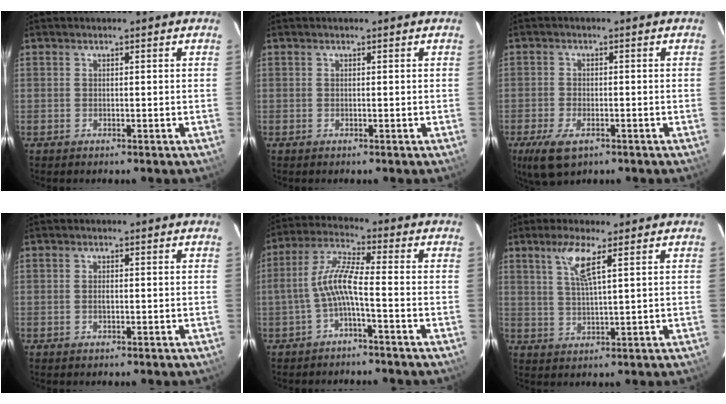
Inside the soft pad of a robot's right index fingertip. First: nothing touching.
{"total": 0.0}
{"total": 7.0, "force": [-4.0, 3.5, 4.6], "torque": [-0.117, -0.021, -0.071]}
{"total": 1.2, "force": [-0.2, 0.6, 1.0], "torque": [-0.019, 0.002, -0.005]}
{"total": 6.9, "force": [-2.4, 0.6, 6.5], "torque": [-0.156, 0.016, -0.046]}
{"total": 5.5, "force": [2.8, 0.2, 4.7], "torque": [-0.094, 0.000, 0.056]}